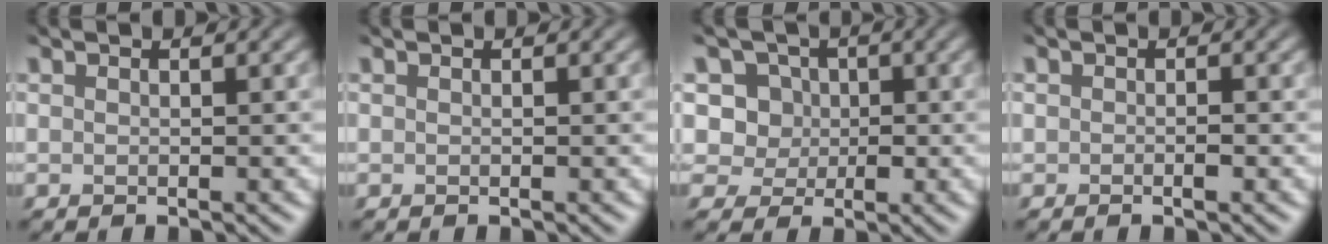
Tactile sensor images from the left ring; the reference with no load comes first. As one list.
[{"total": 0.0}, {"total": 4.1, "force": [0.5, 3.8, 1.4], "torque": [-0.022, -0.008, 0.006]}, {"total": 0.6, "force": [-0.6, 0.1, 0.2], "torque": [-0.011, -0.006, -0.003]}]